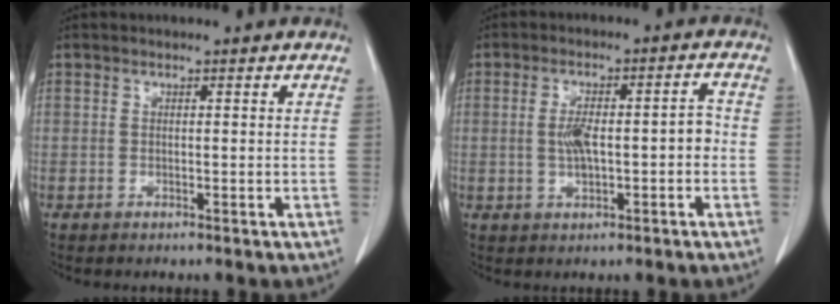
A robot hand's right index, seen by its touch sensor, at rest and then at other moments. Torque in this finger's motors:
{"motor_torque": [0.28, 0.03, 0.15, 0.08]}